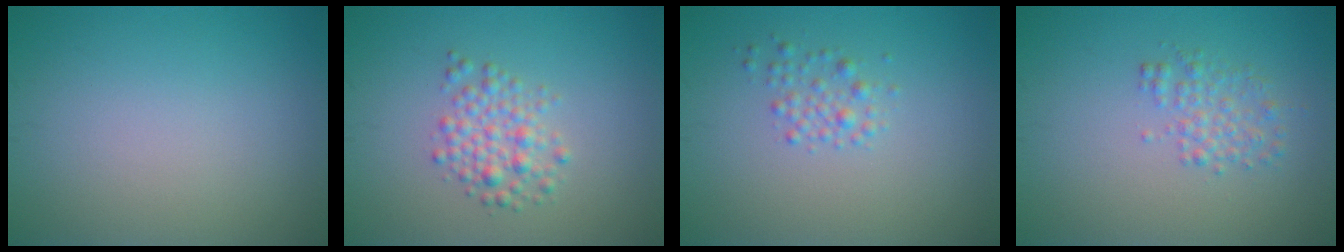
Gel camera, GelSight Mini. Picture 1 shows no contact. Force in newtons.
{"total": 2.8, "press": 2.8, "slide": 0.1}
{"total": 1.6, "press": 1.6, "slide": 0.0}
{"total": 2.0, "press": 2.0, "slide": 0.0}